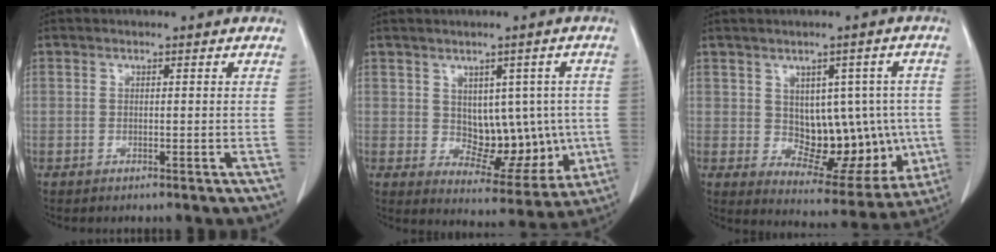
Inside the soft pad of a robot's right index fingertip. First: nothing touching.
{"total": 9.9, "force": [0.3, 6.1, 7.8], "torque": [-0.081, 0.013, 0.028]}
{"total": 12.7, "force": [-0.1, 7.4, 10.4], "torque": [-0.113, 0.017, 0.026]}